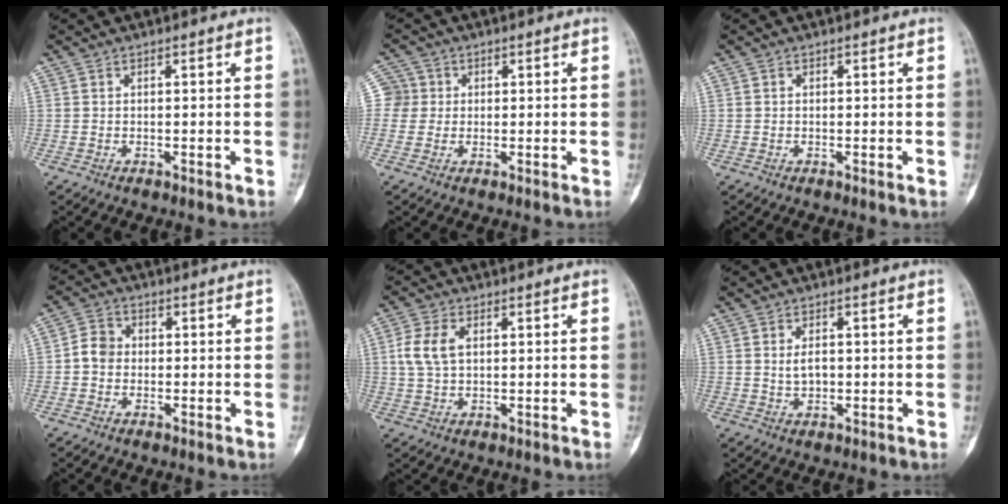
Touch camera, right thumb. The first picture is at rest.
{"total": 3.8, "force": [0.4, 3.8, 0.1], "torque": [0.024, 0.007, 0.000]}
{"total": 0.0}
{"total": 4.4, "force": [-0.3, 3.8, 2.2], "torque": [-0.030, 0.011, -0.013]}
{"total": 6.2, "force": [1.3, 3.9, 4.7], "torque": [-0.103, 0.007, 0.025]}
{"total": 2.8, "force": [0.2, 1.8, 2.1], "torque": [-0.028, -0.001, 0.008]}